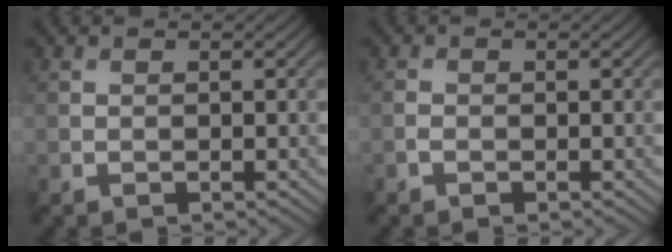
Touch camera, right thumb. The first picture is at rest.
{"total": 0.9, "force": [-0.5, 0.6, 0.5], "torque": [-0.011, 0.001, -0.013]}